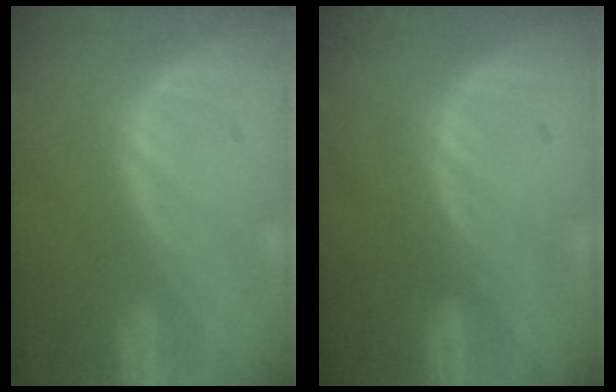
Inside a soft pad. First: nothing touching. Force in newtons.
{"total": 1.0, "press": 0.9, "slide": 0.3}